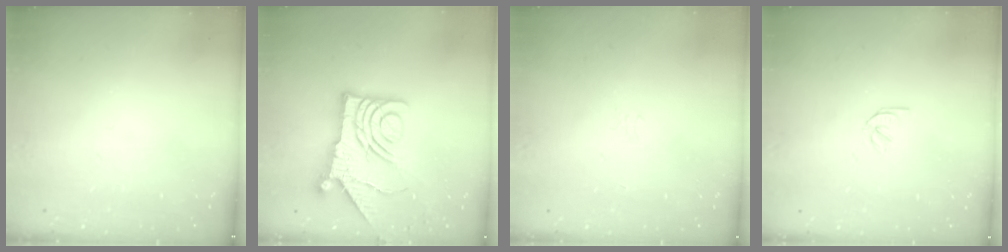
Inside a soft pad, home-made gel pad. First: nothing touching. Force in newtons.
{"total": 14.8, "press": 14.7, "slide": 1.3}
{"total": 2.1, "press": 2.0, "slide": 0.6}
{"total": 1.9, "press": 1.9, "slide": 0.3}